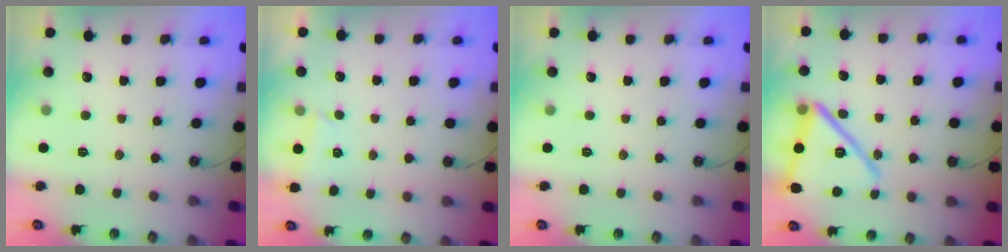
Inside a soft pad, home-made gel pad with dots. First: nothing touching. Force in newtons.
{"total": 1.0, "press": 0.9, "slide": 0.4}
{"total": 0.0}
{"total": 18.7, "press": 18.4, "slide": 3.3}